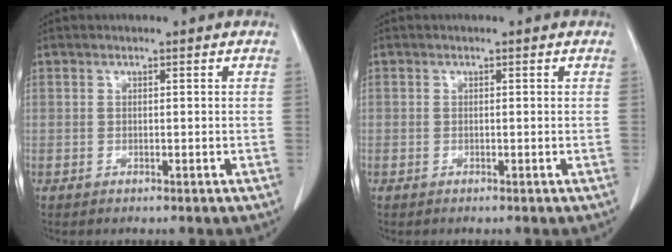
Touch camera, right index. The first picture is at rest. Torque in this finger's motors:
{"motor_torque": [0.79, 0.21, 0.38, 0.09]}